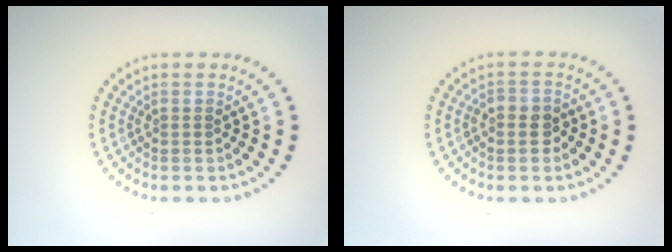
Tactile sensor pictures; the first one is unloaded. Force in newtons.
{"total": 2.0, "press": 1.9, "slide": 0.5}